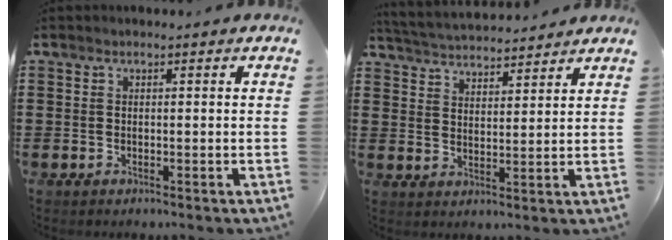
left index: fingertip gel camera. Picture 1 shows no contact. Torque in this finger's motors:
{"motor_torque": [0.19, 0.13, 0.53, 0.07]}